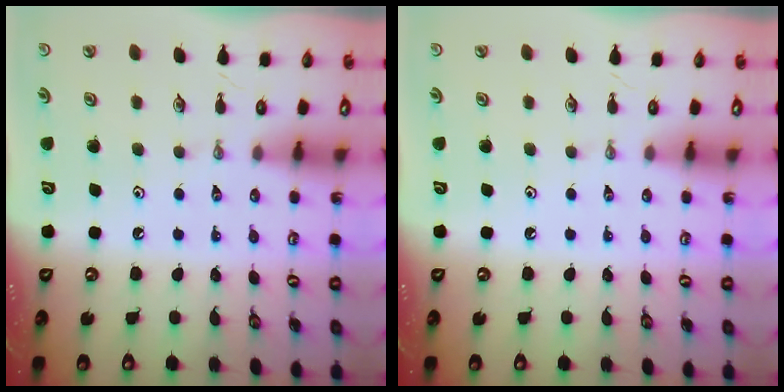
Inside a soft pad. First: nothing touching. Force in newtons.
{"total": 0.0}